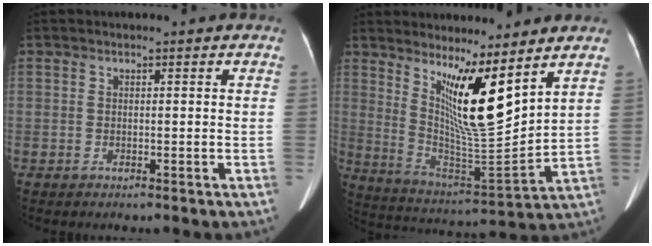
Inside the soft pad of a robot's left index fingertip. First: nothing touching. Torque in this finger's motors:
{"motor_torque": [1.36, -0.78, 0.84, 0.21]}